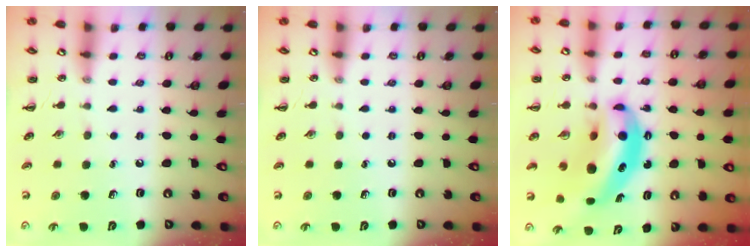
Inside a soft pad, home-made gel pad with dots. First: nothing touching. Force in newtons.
{"total": 0.0}
{"total": 10.8, "press": 10.4, "slide": 2.7}